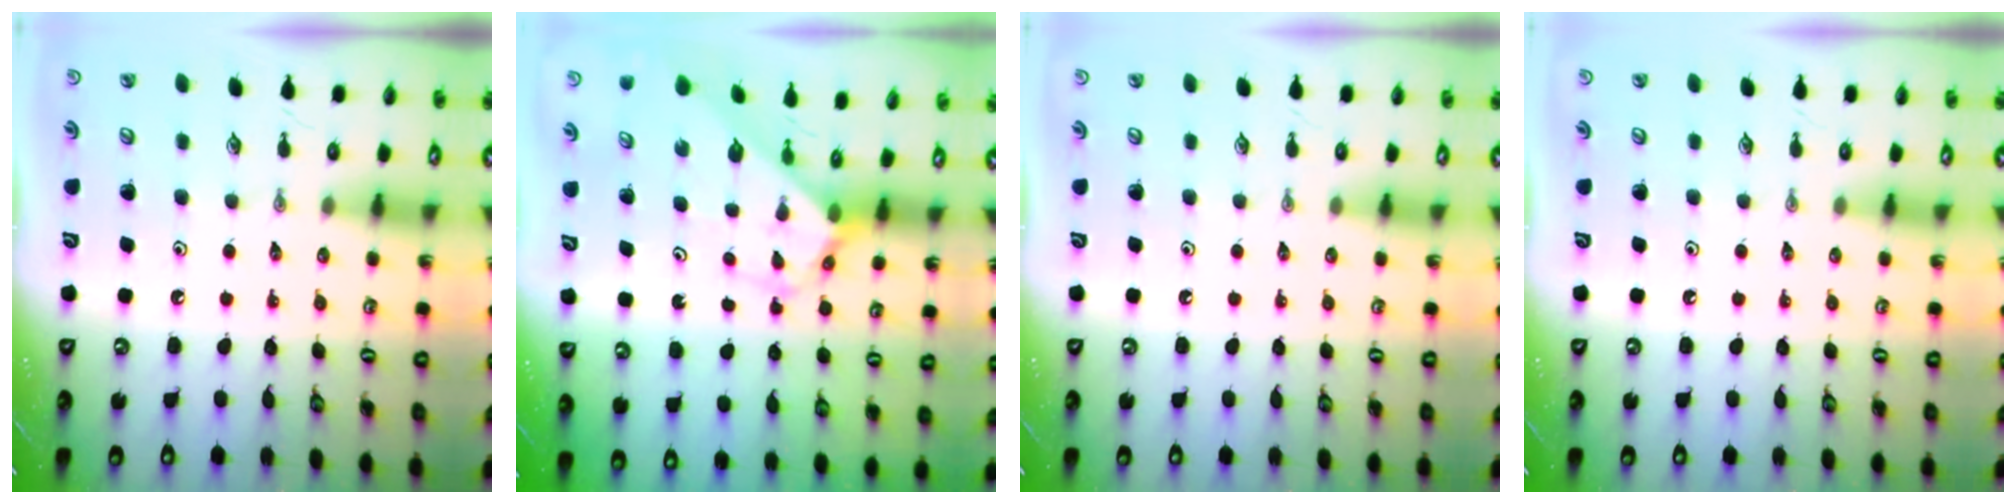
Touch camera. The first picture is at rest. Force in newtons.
{"total": 2.8, "press": 2.8, "slide": 0.1}
{"total": 0.0}
{"total": 0.0}